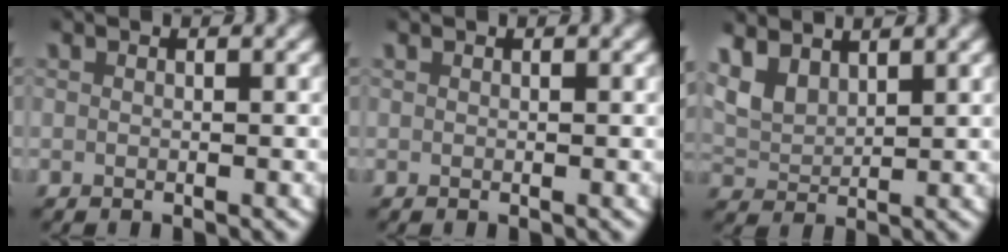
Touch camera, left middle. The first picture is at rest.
{"total": 0.0}
{"total": 5.7, "force": [2.7, 4.4, 2.5], "torque": [-0.080, -0.002, 0.047]}